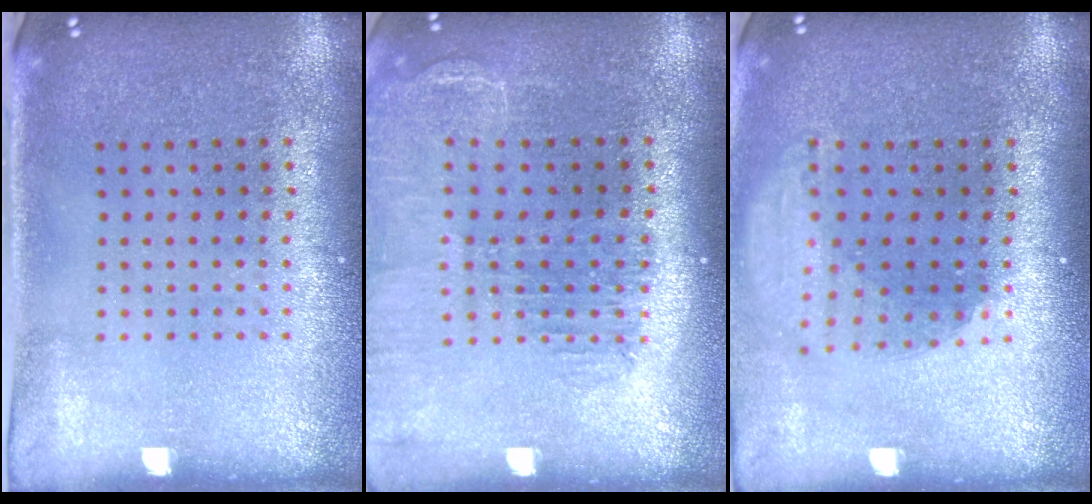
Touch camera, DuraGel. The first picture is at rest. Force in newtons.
{"total": 1.4, "press": 1.4, "slide": 0.1}
{"total": 1.9, "press": 1.5, "slide": 1.1}